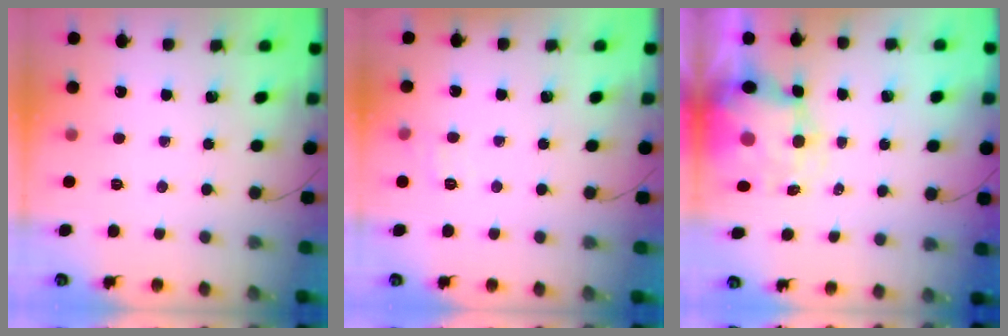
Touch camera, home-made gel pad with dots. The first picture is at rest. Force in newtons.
{"total": 6.3, "press": 6.2, "slide": 1.5}
{"total": 6.5, "press": 6.2, "slide": 2.1}